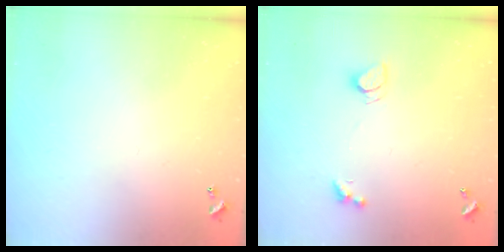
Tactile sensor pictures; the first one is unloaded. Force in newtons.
{"total": 2.5, "press": 2.5, "slide": 0.6}